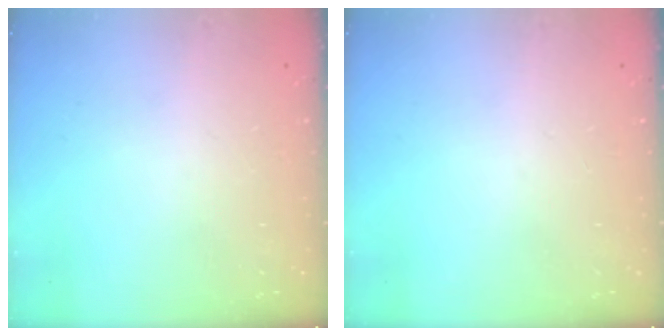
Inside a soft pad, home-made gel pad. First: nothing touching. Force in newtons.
{"total": 0.0}